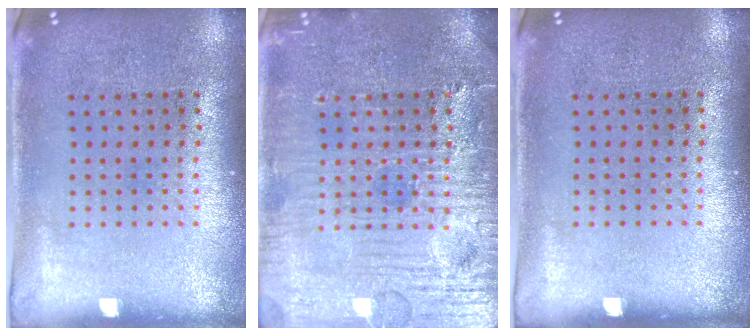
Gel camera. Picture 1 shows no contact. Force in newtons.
{"total": 6.4, "press": 6.4, "slide": 0.7}
{"total": 0.0}